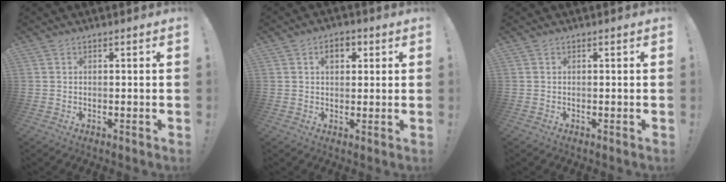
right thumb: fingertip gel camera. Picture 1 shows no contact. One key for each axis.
{"total": 4.8, "fx": 1.7, "fy": 3.3, "fz": 3.1, "tx": -0.034, "ty": 0.003, "tz": 0.025}
{"total": 0.0}